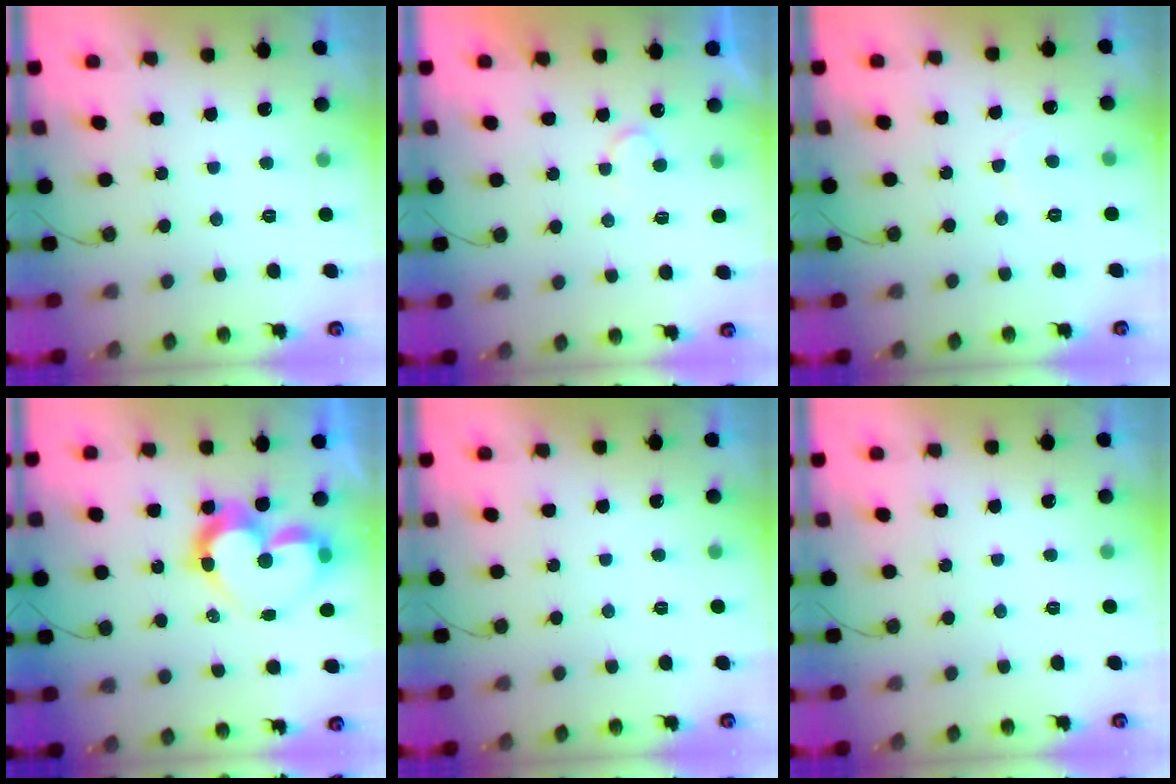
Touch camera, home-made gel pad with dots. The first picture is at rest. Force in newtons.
{"total": 5.6, "press": 5.6, "slide": 0.4}
{"total": 5.2, "press": 5.2, "slide": 0.5}
{"total": 12.4, "press": 12.3, "slide": 1.1}
{"total": 0.0}
{"total": 0.0}